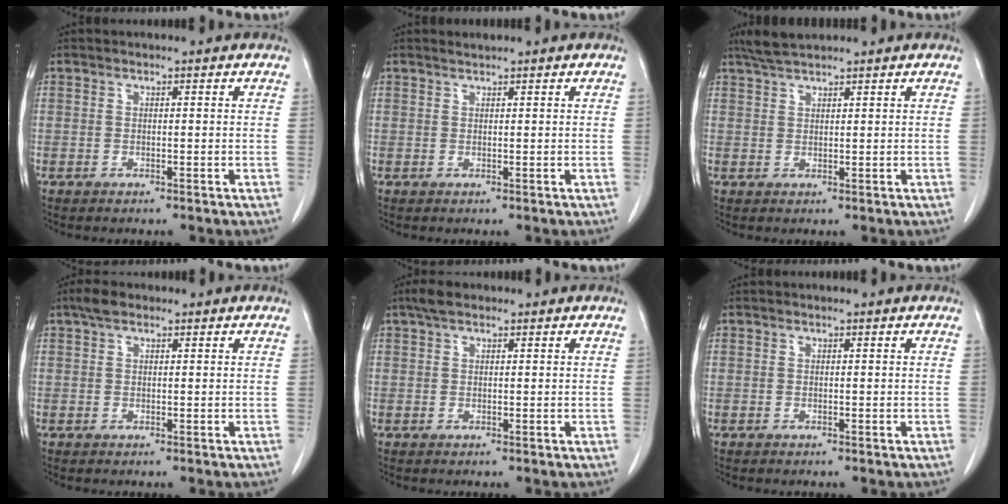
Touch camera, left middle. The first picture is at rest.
{"total": 0.5, "force": [0.5, -0.1, 0.0], "torque": [-0.008, -0.001, 0.012]}
{"total": 3.1, "force": [2.8, 0.2, 1.2], "torque": [-0.029, 0.012, 0.057]}
{"total": 2.2, "force": [1.5, 1.1, 1.3], "torque": [-0.029, 0.016, 0.026]}
{"total": 2.5, "force": [1.7, 1.1, 1.4], "torque": [-0.031, 0.018, 0.030]}
{"total": 0.0}